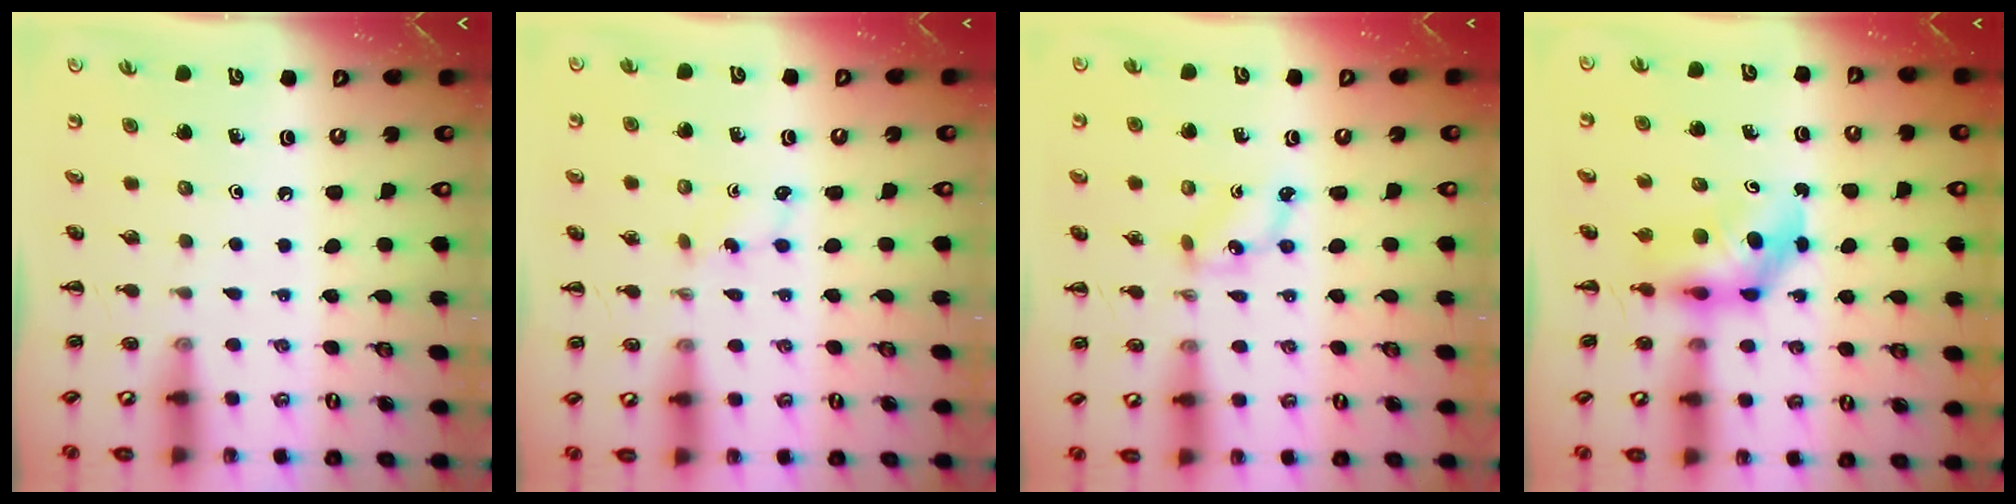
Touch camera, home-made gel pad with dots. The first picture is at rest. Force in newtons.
{"total": 2.2, "press": 2.1, "slide": 0.8}
{"total": 1.9, "press": 1.9, "slide": 0.3}
{"total": 5.2, "press": 5.1, "slide": 0.8}